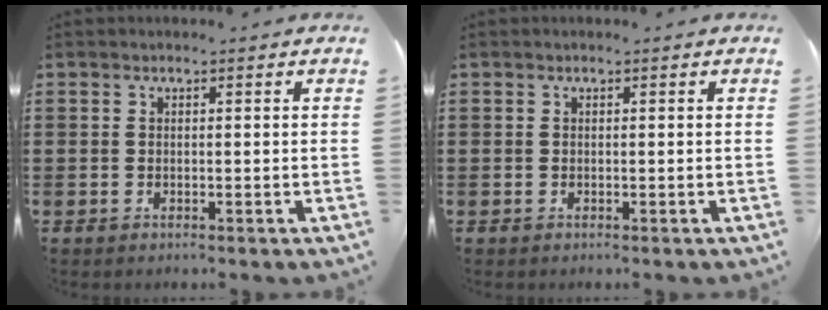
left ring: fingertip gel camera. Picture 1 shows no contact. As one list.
[{"total": 0.0}]